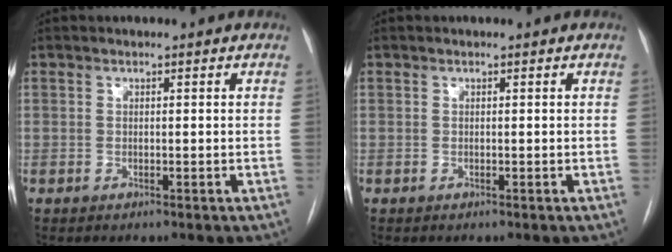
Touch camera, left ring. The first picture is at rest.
{"total": 0.0}